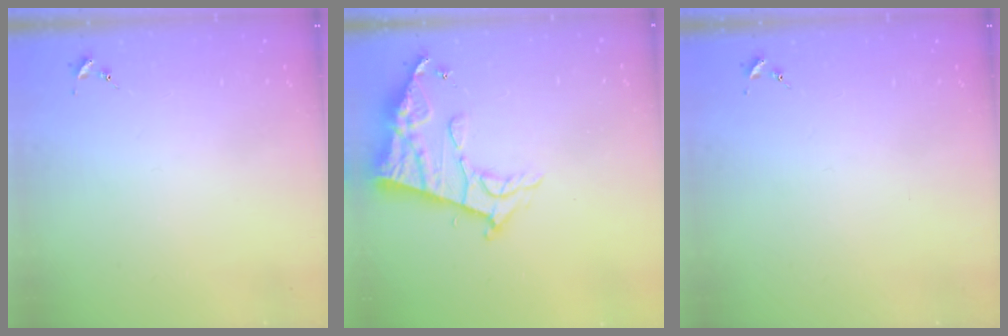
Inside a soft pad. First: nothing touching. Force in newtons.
{"total": 14.9, "press": 14.8, "slide": 1.4}
{"total": 0.0}